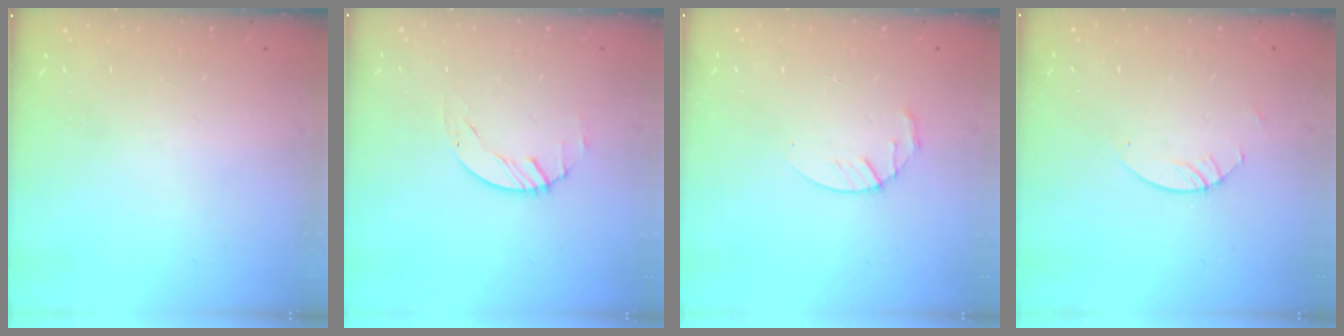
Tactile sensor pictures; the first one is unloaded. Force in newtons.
{"total": 0.8, "press": 0.8, "slide": 0.2}
{"total": 3.0, "press": 2.9, "slide": 0.5}
{"total": 3.0, "press": 2.9, "slide": 0.3}